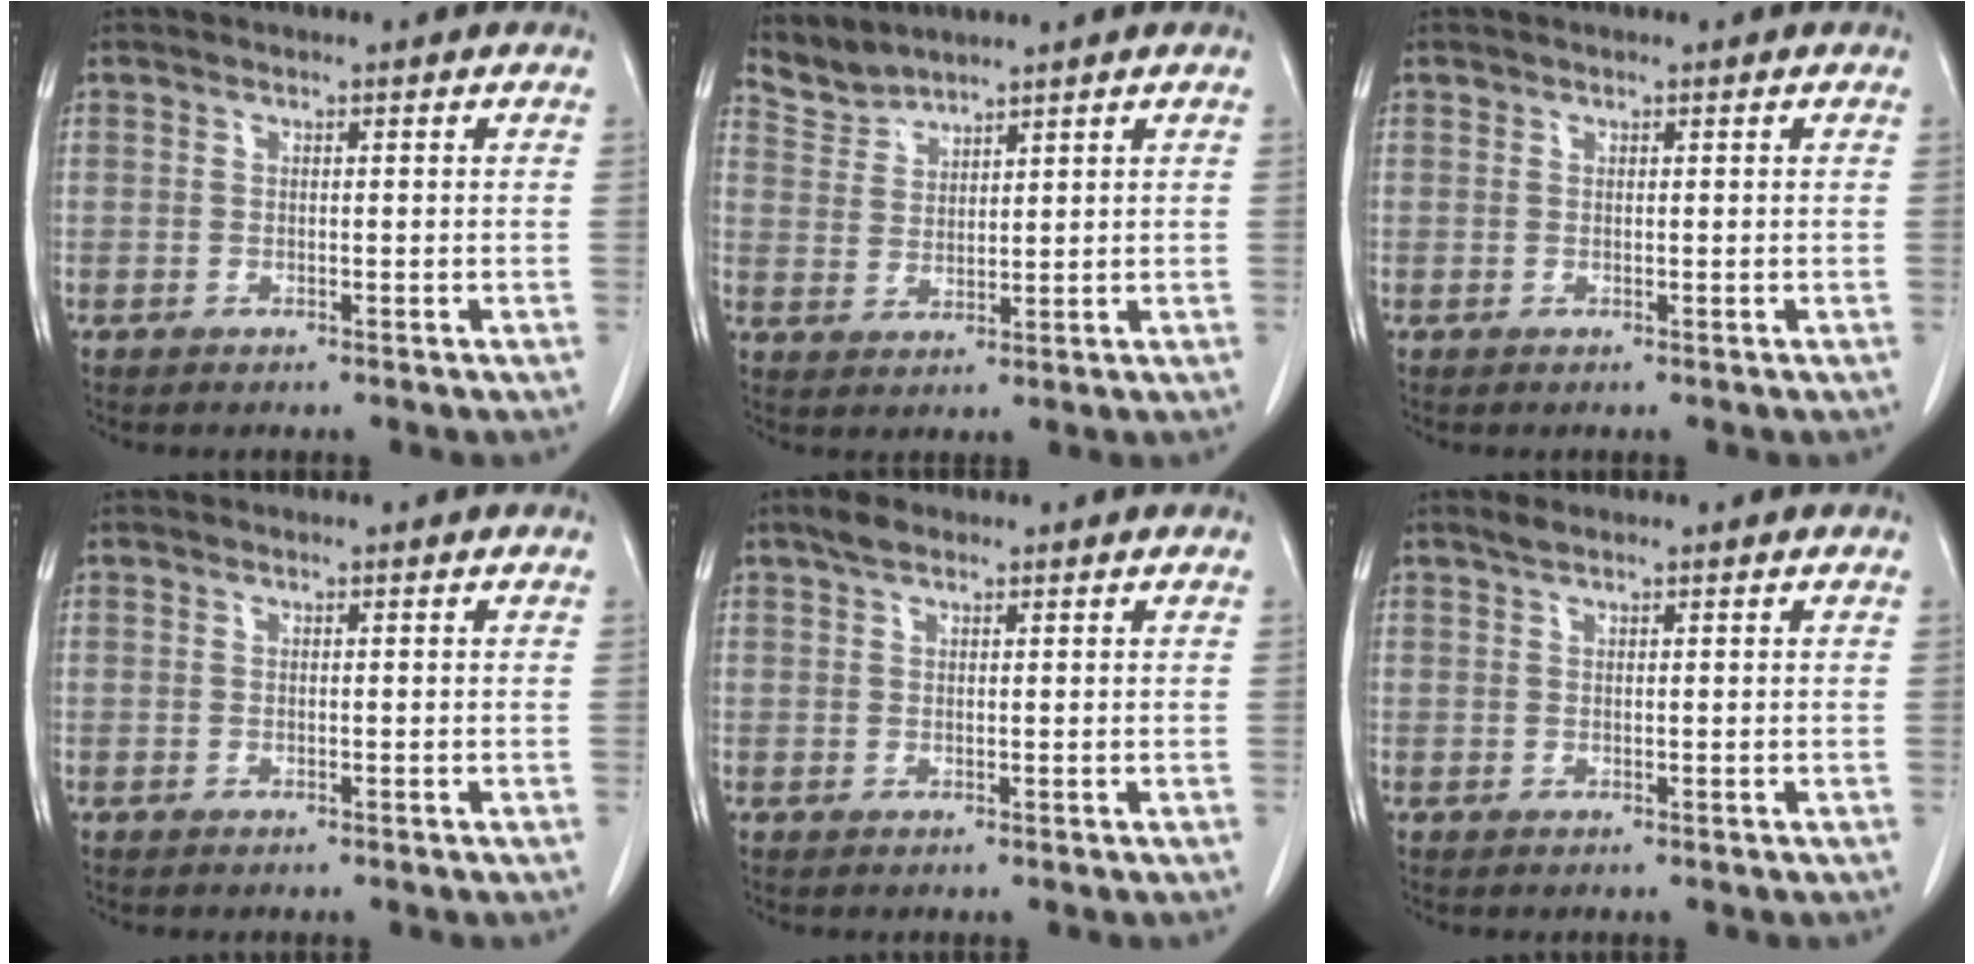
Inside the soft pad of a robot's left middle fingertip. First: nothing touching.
{"total": 3.9, "force": [3.8, 0.1, -0.6], "torque": [0.005, 0.003, 0.086]}
{"total": 0.0}
{"total": 0.0}
{"total": 2.1, "force": [1.6, 0.8, 1.1], "torque": [-0.027, 0.009, 0.028]}
{"total": 1.0, "force": [0.8, 0.1, 0.5], "torque": [-0.017, 0.004, 0.019]}